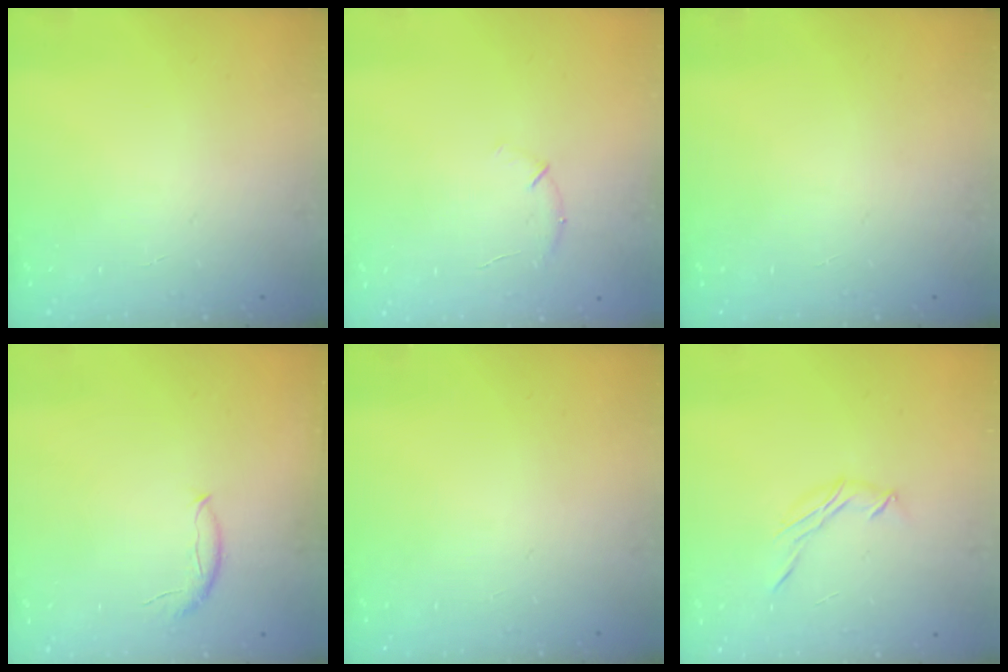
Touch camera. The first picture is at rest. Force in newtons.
{"total": 5.7, "press": 5.5, "slide": 1.3}
{"total": 0.0}
{"total": 7.5, "press": 7.5, "slide": 0.9}
{"total": 0.0}
{"total": 6.6, "press": 6.4, "slide": 1.6}